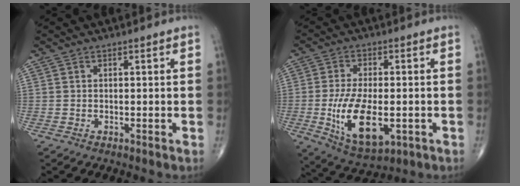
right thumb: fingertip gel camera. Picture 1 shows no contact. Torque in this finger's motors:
{"motor_torque": [0.45, 1.17, 0.96, 0.57, 0.42]}